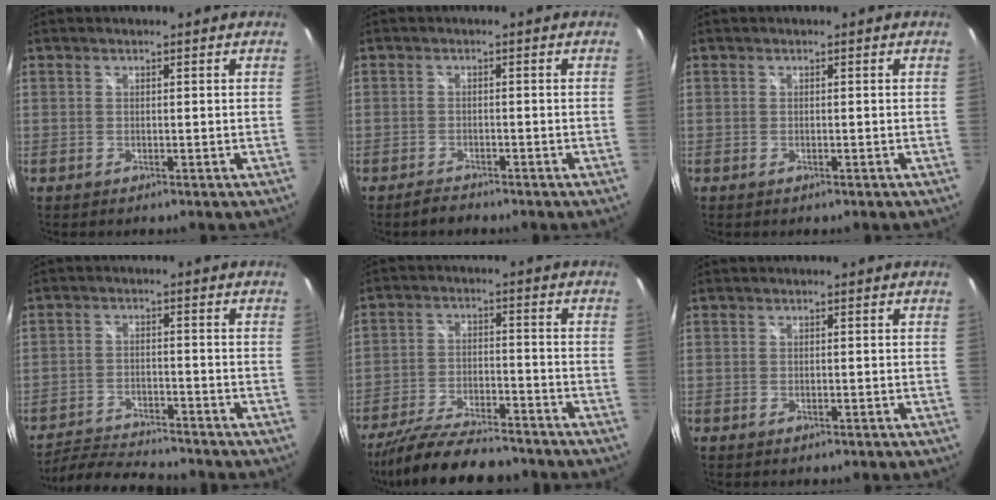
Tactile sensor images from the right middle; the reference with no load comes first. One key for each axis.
{"total": 1.8, "fx": -1.7, "fy": 0.4, "fz": 0.5, "tx": -0.016, "ty": 0.000, "tz": -0.030}
{"total": 0.0}
{"total": 10.7, "fx": -10.0, "fy": 1.6, "fz": 3.7, "tx": -0.097, "ty": -0.009, "tz": -0.163}
{"total": 16.4, "fx": -14.0, "fy": 3.8, "fz": 7.6, "tx": -0.160, "ty": -0.025, "tz": -0.229}
{"total": 0.5, "fx": -0.3, "fy": 0.3, "fz": 0.3, "tx": -0.004, "ty": -0.001, "tz": -0.005}